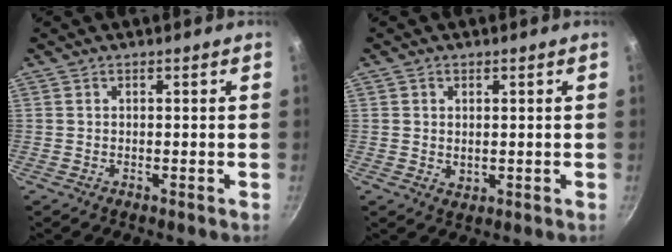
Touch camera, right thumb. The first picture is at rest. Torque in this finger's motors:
{"motor_torque": [-0.23, 0.05, -0.19, -0.01, 0.14]}